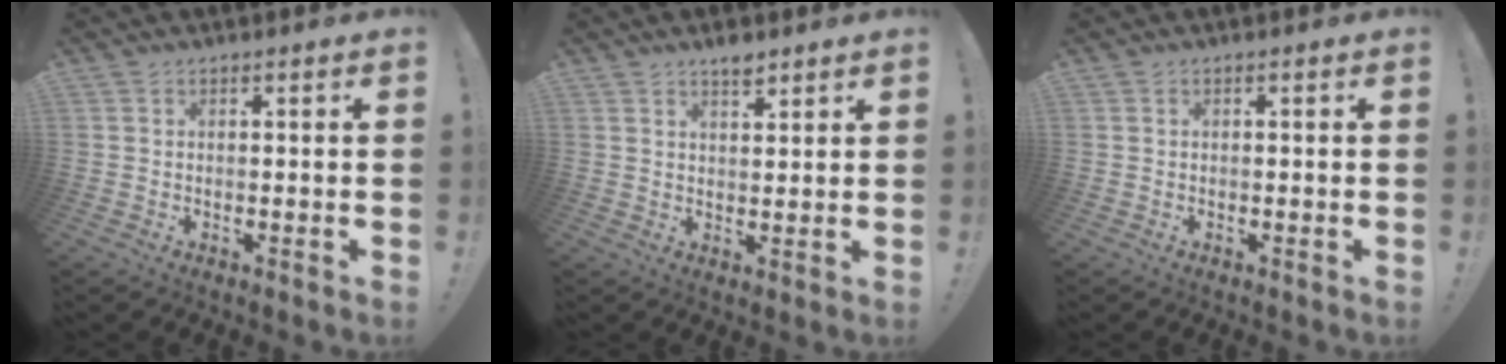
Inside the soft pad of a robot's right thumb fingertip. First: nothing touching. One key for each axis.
{"total": 3.7, "fx": 2.9, "fy": 1.3, "fz": 1.9, "tx": -0.025, "ty": -0.019, "tz": 0.050}
{"total": 0.0}